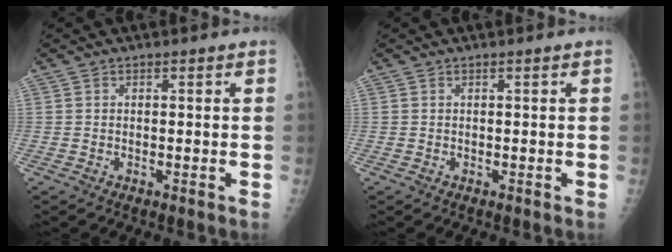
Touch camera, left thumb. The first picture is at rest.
{"total": 0.0}